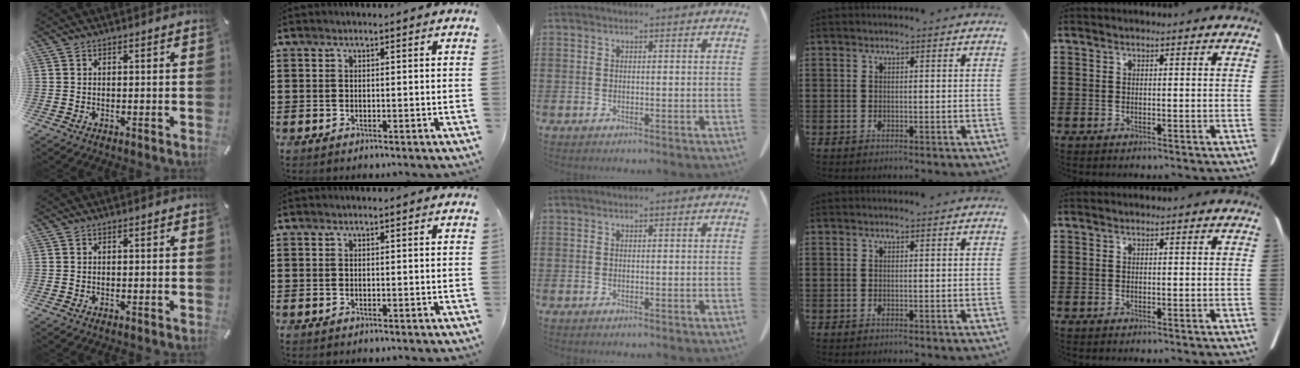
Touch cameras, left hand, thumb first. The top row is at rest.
{}